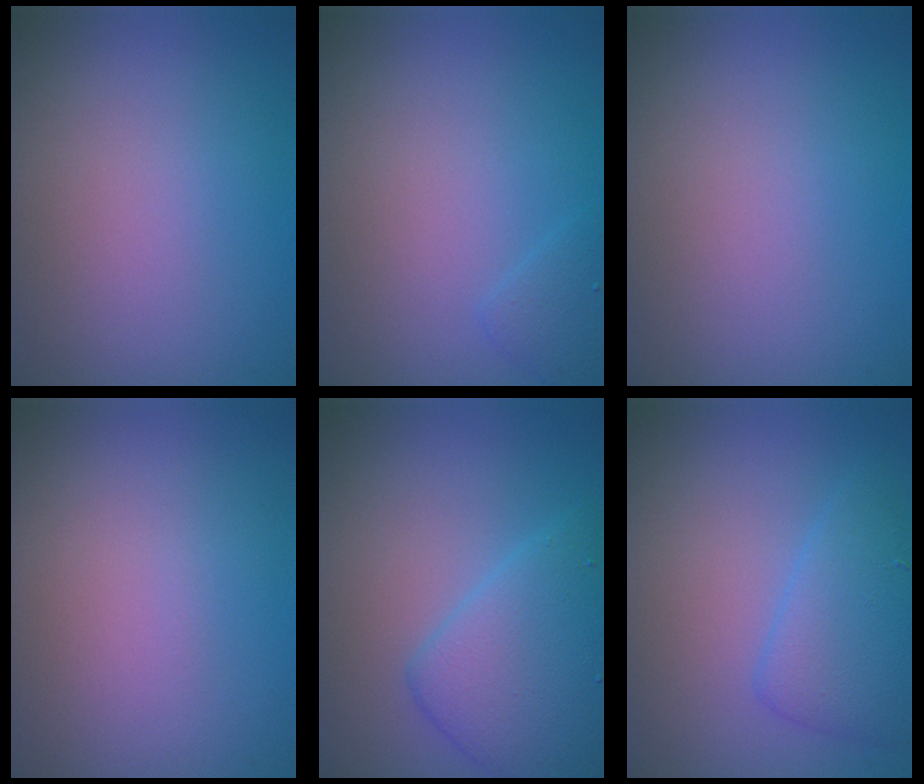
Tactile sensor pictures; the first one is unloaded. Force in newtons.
{"total": 1.1, "press": 1.1, "slide": 0.1}
{"total": 0.0}
{"total": 0.0}
{"total": 5.2, "press": 5.2, "slide": 0.2}
{"total": 3.4, "press": 3.4, "slide": 0.0}